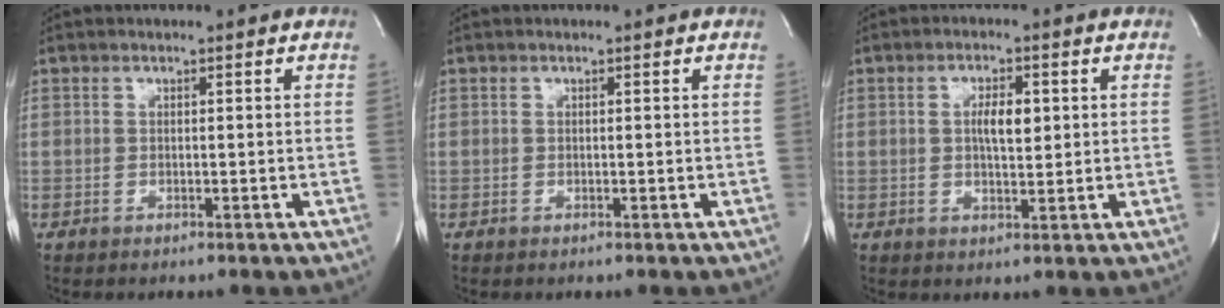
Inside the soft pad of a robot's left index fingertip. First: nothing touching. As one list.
[{"total": 0.0}, {"total": 4.4, "force": [0.7, 1.5, 4.1], "torque": [-0.068, 0.003, 0.010]}]